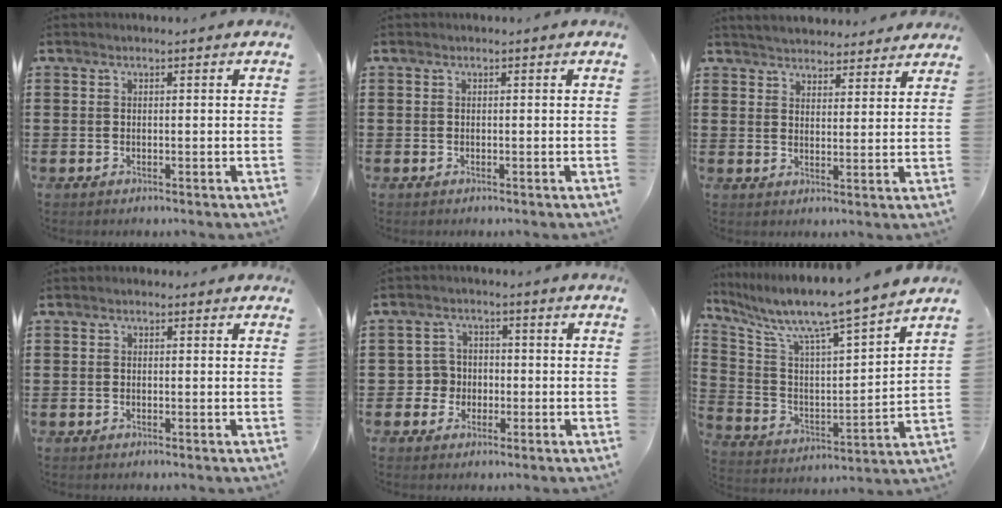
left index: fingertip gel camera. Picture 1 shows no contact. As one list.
[{"total": 0.0}, {"total": 3.8, "force": [3.7, 0.4, 0.2], "torque": [-0.018, -0.015, 0.067]}, {"total": 0.5, "force": [0.0, 0.5, 0.3], "torque": [-0.007, 0.004, -0.001]}, {"total": 3.6, "force": [-1.0, 3.4, 0.8], "torque": [-0.029, 0.005, -0.023]}, {"total": 8.5, "force": [7.3, -0.3, 4.3], "torque": [-0.116, -0.064, 0.113]}]